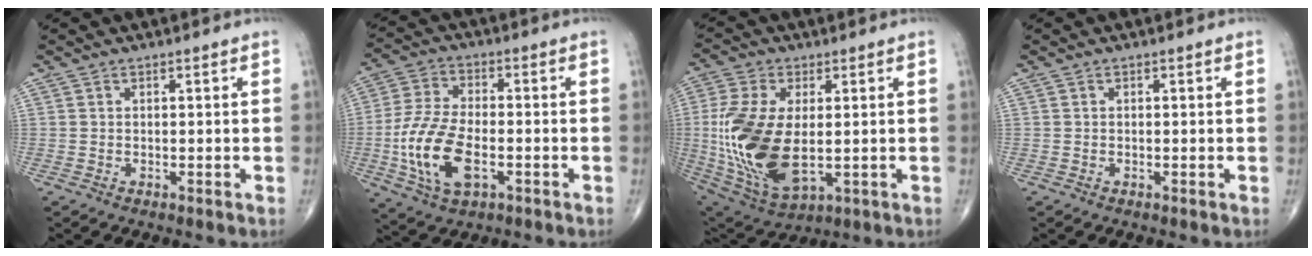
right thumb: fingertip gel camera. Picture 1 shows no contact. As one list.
[{"total": 14.0, "force": [-3.5, 7.1, 11.5], "torque": [-0.239, 0.009, -0.065]}, {"total": 19.2, "force": [-0.7, 10.1, 16.3], "torque": [-0.350, -0.017, 0.004]}, {"total": 0.0}]